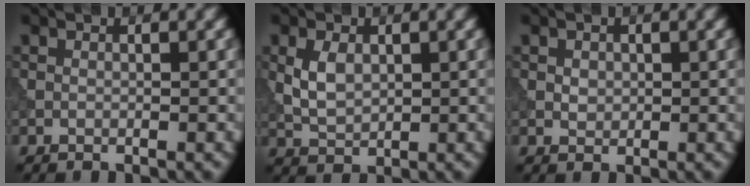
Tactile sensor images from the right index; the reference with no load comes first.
{"total": 2.9, "force": [0.5, 1.9, 2.1], "torque": [-0.048, 0.000, 0.014]}
{"total": 1.1, "force": [0.2, 0.9, 0.5], "torque": [-0.009, -0.001, 0.005]}